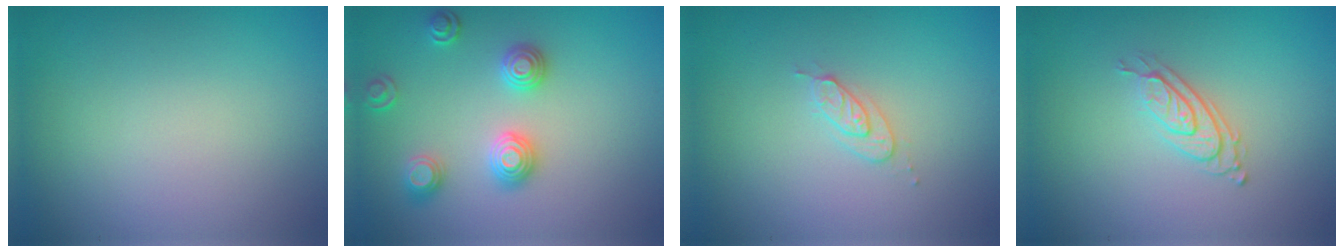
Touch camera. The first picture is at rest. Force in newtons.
{"total": 3.0, "press": 2.9, "slide": 0.6}
{"total": 1.7, "press": 1.6, "slide": 0.2}
{"total": 2.7, "press": 2.0, "slide": 1.9}